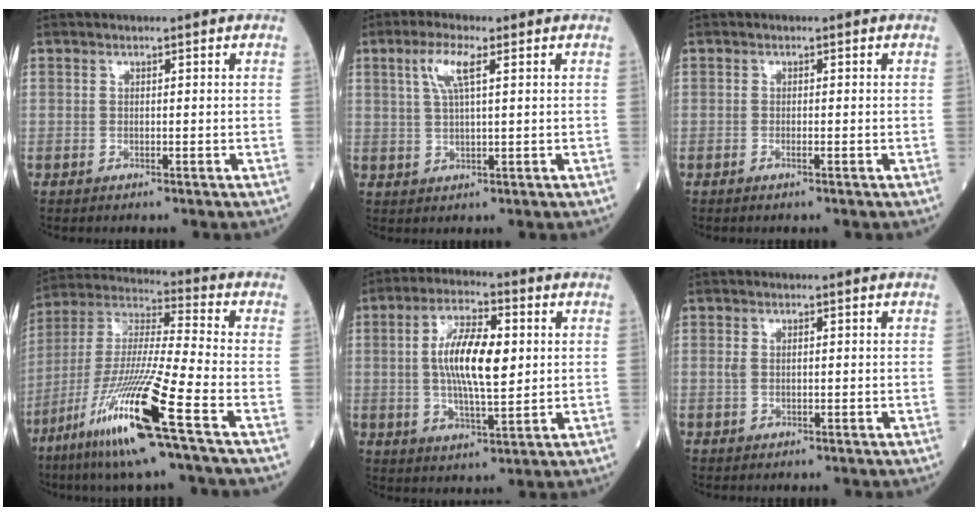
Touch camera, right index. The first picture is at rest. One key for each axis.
{"total": 5.0, "fx": 2.0, "fy": 0.7, "fz": 4.5, "tx": -0.097, "ty": 0.008, "tz": 0.042}
{"total": 0.6, "fx": -0.4, "fy": -0.1, "fz": 0.5, "tx": -0.009, "ty": -0.001, "tz": -0.007}
{"total": 18.6, "fx": -9.2, "fy": -0.6, "fz": 16.2, "tx": -0.351, "ty": -0.046, "tz": -0.181}
{"total": 11.3, "fx": 1.4, "fy": 3.2, "fz": 10.8, "tx": -0.202, "ty": 0.008, "tz": 0.023}
{"total": 1.5, "fx": 0.2, "fy": 0.7, "fz": 1.3, "tx": -0.034, "ty": 0.008, "tz": 0.005}